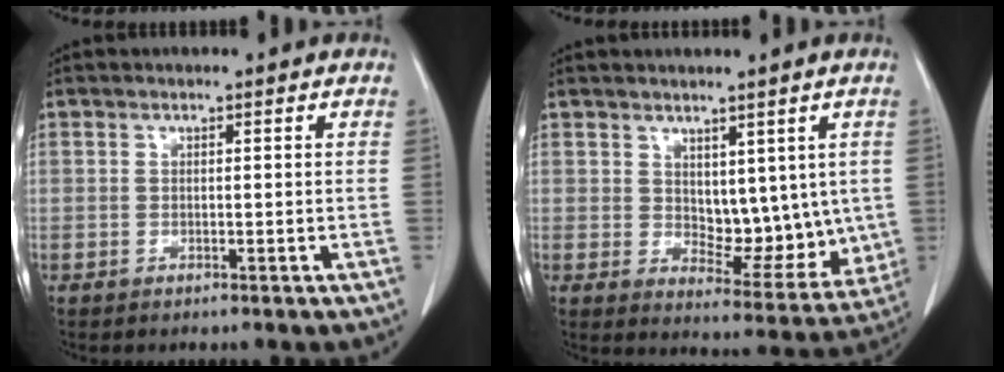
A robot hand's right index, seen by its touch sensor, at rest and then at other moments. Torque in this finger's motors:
{"motor_torque": [0.24, 0.23, 0.07, 0.00]}